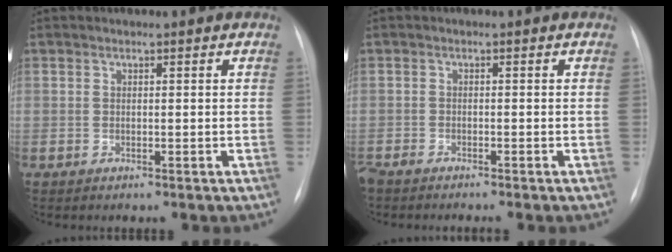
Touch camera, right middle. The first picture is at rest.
{"total": 3.2, "force": [-2.9, 0.4, 1.4], "torque": [-0.021, -0.007, -0.047]}